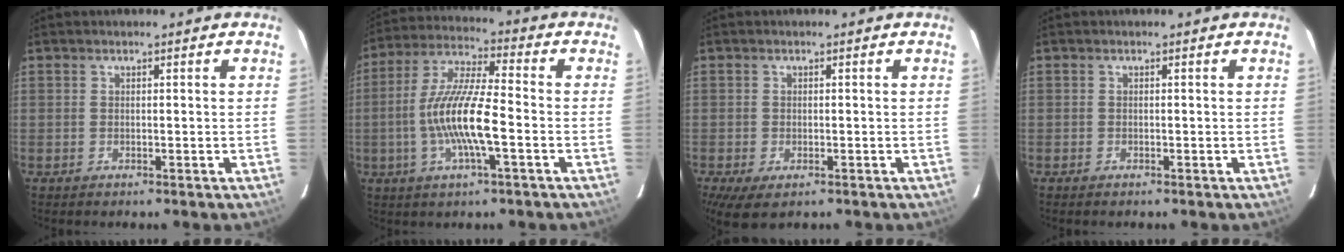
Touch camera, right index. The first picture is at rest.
{"total": 13.1, "force": [-3.2, 2.1, 12.5], "torque": [-0.253, 0.000, -0.063]}
{"total": 5.7, "force": [-3.0, 2.7, 3.9], "torque": [-0.078, -0.026, -0.047]}
{"total": 0.6, "force": [-0.5, 0.2, 0.1], "torque": [-0.001, -0.002, -0.011]}